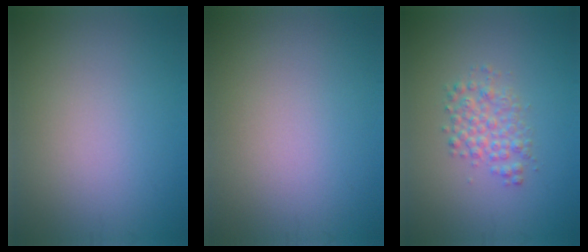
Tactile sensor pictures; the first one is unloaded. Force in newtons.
{"total": 0.0}
{"total": 2.6, "press": 2.6, "slide": 0.0}